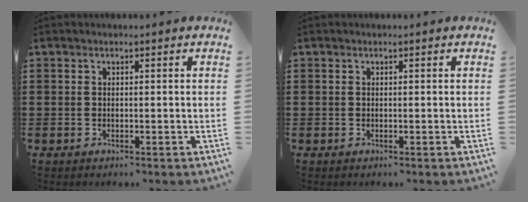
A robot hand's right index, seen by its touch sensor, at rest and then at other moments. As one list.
[{"total": 0.0}]